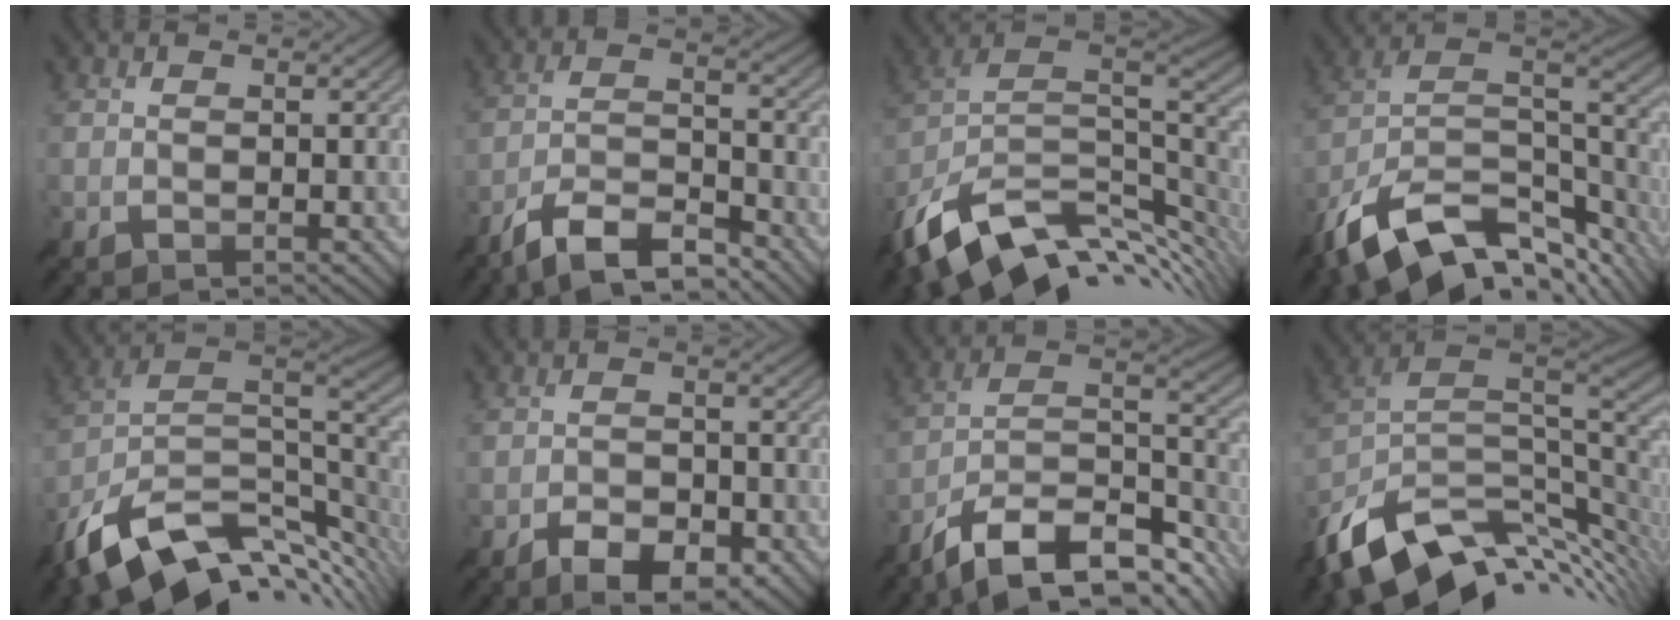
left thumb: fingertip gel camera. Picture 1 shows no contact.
{"total": 9.5, "force": [-7.8, 2.3, 5.0], "torque": [-0.084, 0.004, -0.152]}
{"total": 15.7, "force": [-6.9, 8.3, 11.3], "torque": [-0.243, -0.016, -0.120]}
{"total": 17.1, "force": [-10.7, 7.6, 11.0], "torque": [-0.240, -0.028, -0.167]}
{"total": 15.4, "force": [-7.2, 7.8, 11.2], "torque": [-0.238, -0.025, -0.122]}
{"total": 5.5, "force": [-3.7, 2.4, 3.4], "torque": [-0.050, -0.002, -0.058]}
{"total": 16.1, "force": [-11.9, 4.9, 9.7], "torque": [-0.200, -0.014, -0.194]}
{"total": 14.6, "force": [-6.2, 8.1, 10.5], "torque": [-0.218, -0.025, -0.103]}